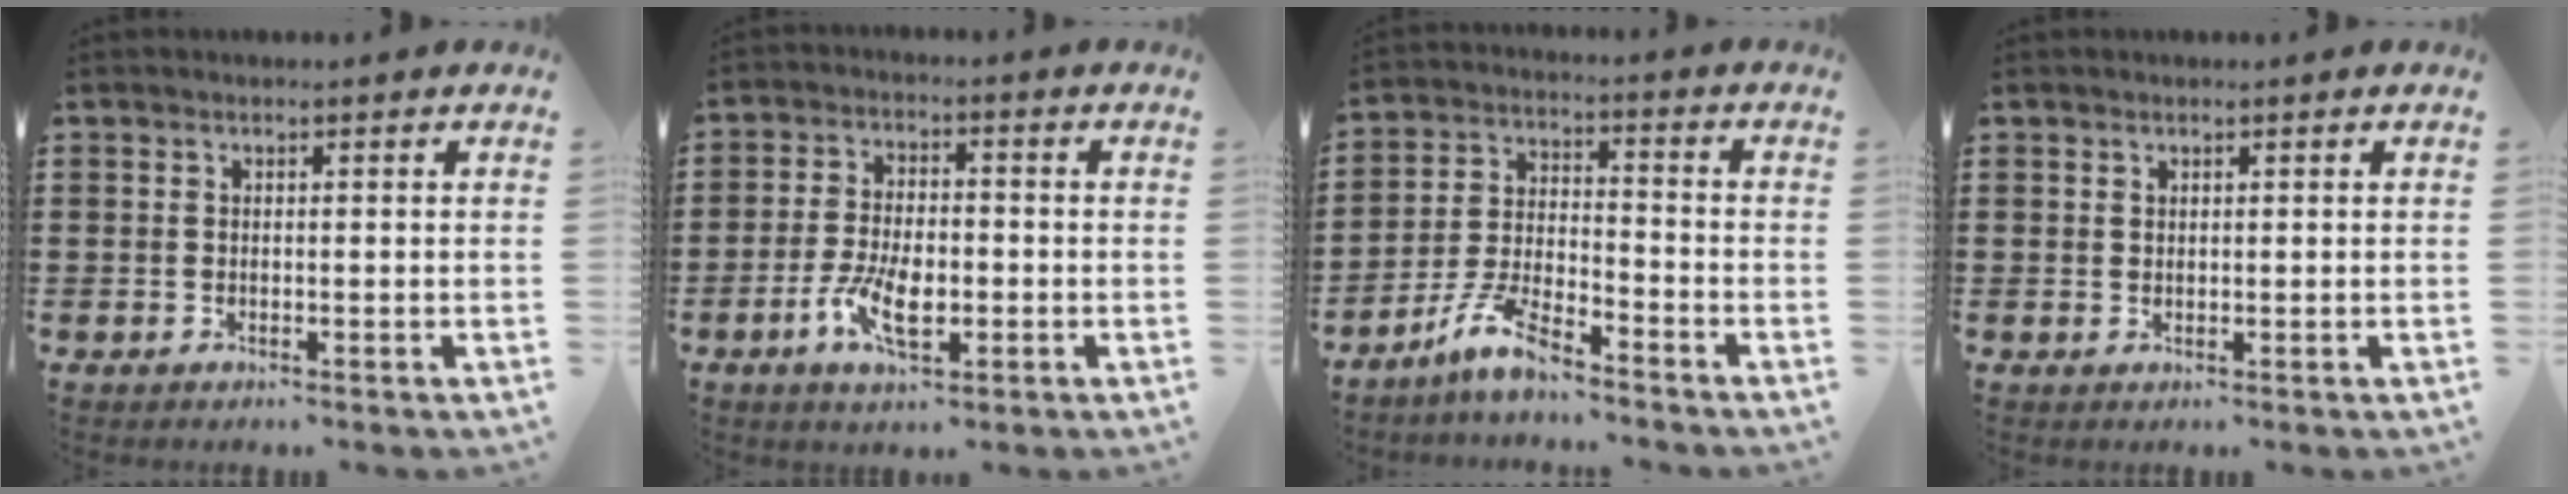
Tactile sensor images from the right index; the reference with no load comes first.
{"total": 7.4, "force": [-2.5, 3.4, 6.1], "torque": [-0.136, -0.005, -0.049]}
{"total": 7.2, "force": [-5.9, 1.2, 3.9], "torque": [-0.105, -0.006, -0.119]}
{"total": 0.7, "force": [0.5, 0.4, 0.1], "torque": [-0.004, 0.001, 0.010]}